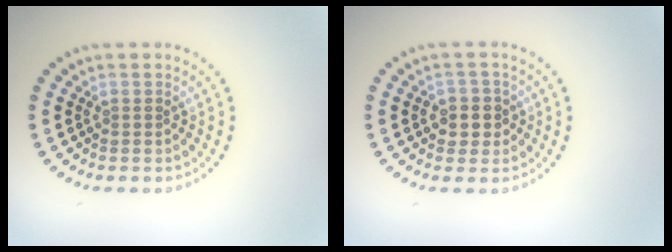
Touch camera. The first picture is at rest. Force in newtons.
{"total": 2.4, "press": 2.3, "slide": 0.8}